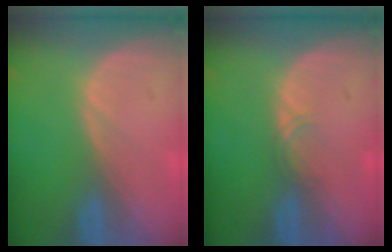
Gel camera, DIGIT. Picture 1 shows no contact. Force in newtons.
{"total": 1.1, "press": 1.1, "slide": 0.1}